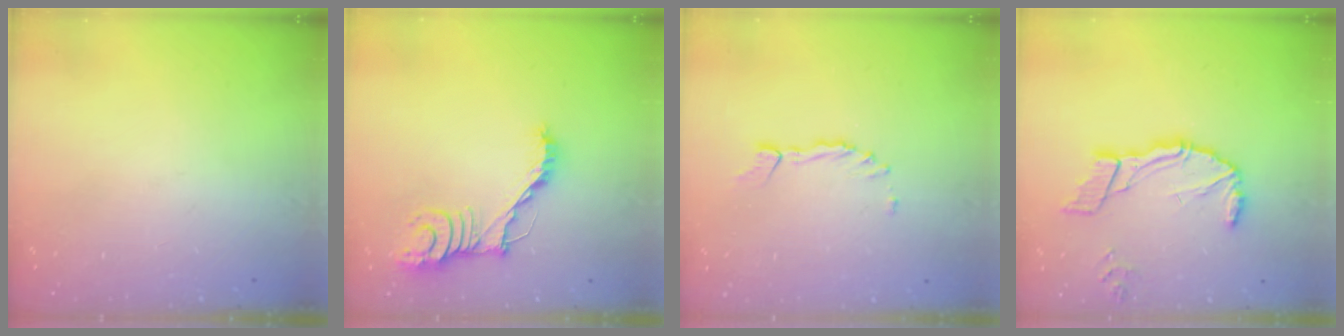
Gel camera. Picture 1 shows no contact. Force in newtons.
{"total": 12.8, "press": 12.8, "slide": 0.3}
{"total": 1.7, "press": 1.6, "slide": 0.2}
{"total": 12.1, "press": 12.0, "slide": 1.3}